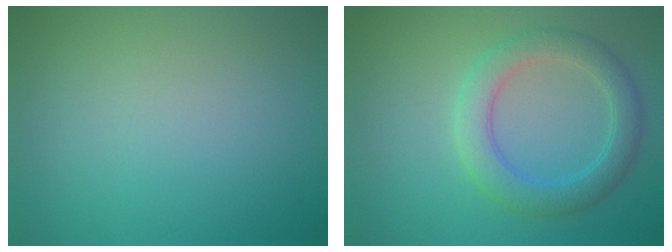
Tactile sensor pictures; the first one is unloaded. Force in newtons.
{"total": 3.8, "press": 3.8, "slide": 0.1}